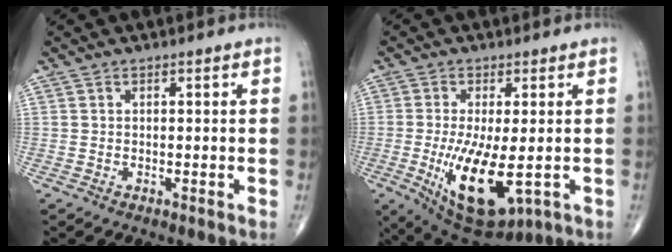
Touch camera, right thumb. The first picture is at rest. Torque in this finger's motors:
{"motor_torque": [2.54, 2.31, 1.34, -0.28, 0.51]}